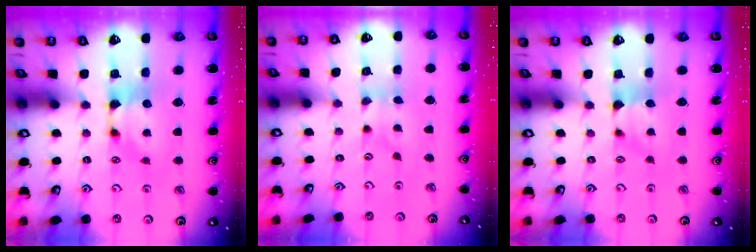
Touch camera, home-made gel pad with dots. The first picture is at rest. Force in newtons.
{"total": 2.8, "press": 2.7, "slide": 0.9}
{"total": 0.9, "press": 0.8, "slide": 0.5}